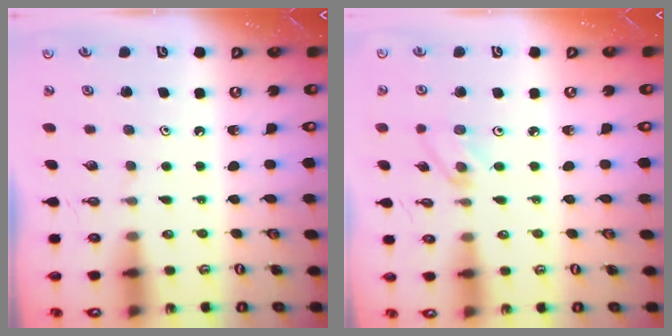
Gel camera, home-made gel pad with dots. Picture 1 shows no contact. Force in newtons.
{"total": 3.5, "press": 3.4, "slide": 0.4}